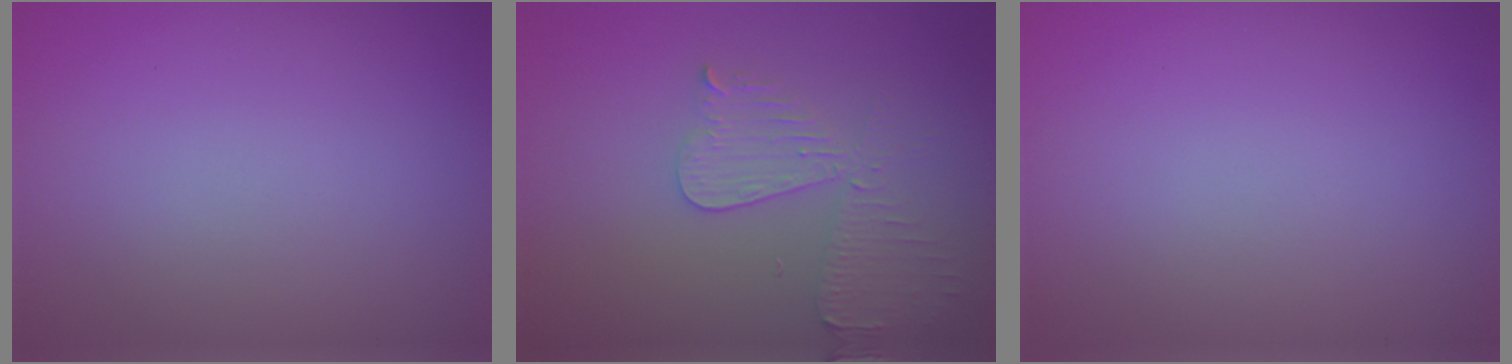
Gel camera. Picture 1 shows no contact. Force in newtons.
{"total": 3.9, "press": 3.7, "slide": 1.2}
{"total": 0.0}